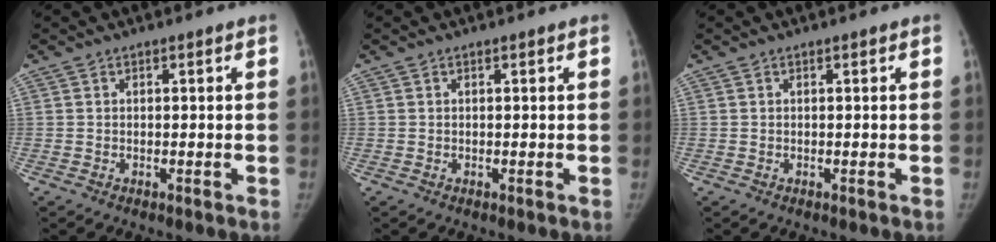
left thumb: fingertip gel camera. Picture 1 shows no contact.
{"total": 0.0}
{"total": 0.0}